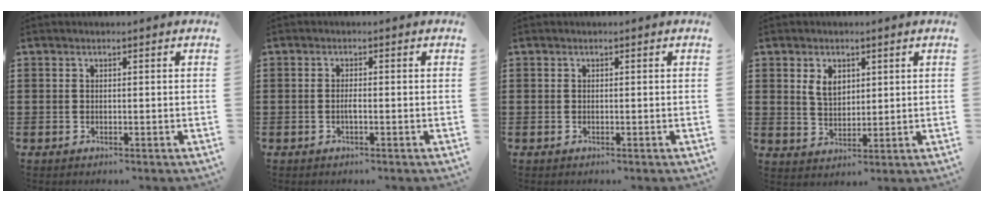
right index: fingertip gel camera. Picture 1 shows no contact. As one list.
[{"total": 1.4, "force": [-0.5, 0.2, 1.3], "torque": [-0.026, 0.000, -0.009]}, {"total": 0.0}, {"total": 3.9, "force": [1.7, 2.7, 2.4], "torque": [-0.056, 0.009, 0.030]}]